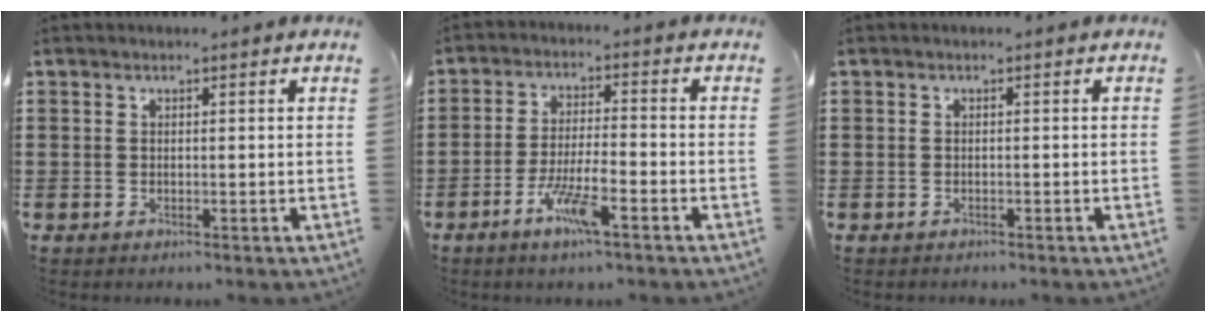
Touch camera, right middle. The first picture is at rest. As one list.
[{"total": 6.7, "force": [-3.8, 1.1, 5.4], "torque": [-0.111, -0.006, -0.071]}, {"total": 0.6, "force": [-0.6, 0.2, -0.1], "torque": [0.002, 0.001, -0.013]}]